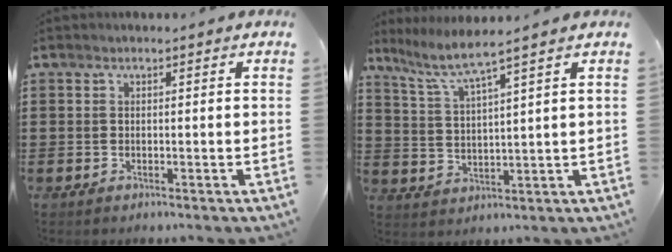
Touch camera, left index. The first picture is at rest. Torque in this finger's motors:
{"motor_torque": [1.18, -0.96, 0.17, 0.08]}